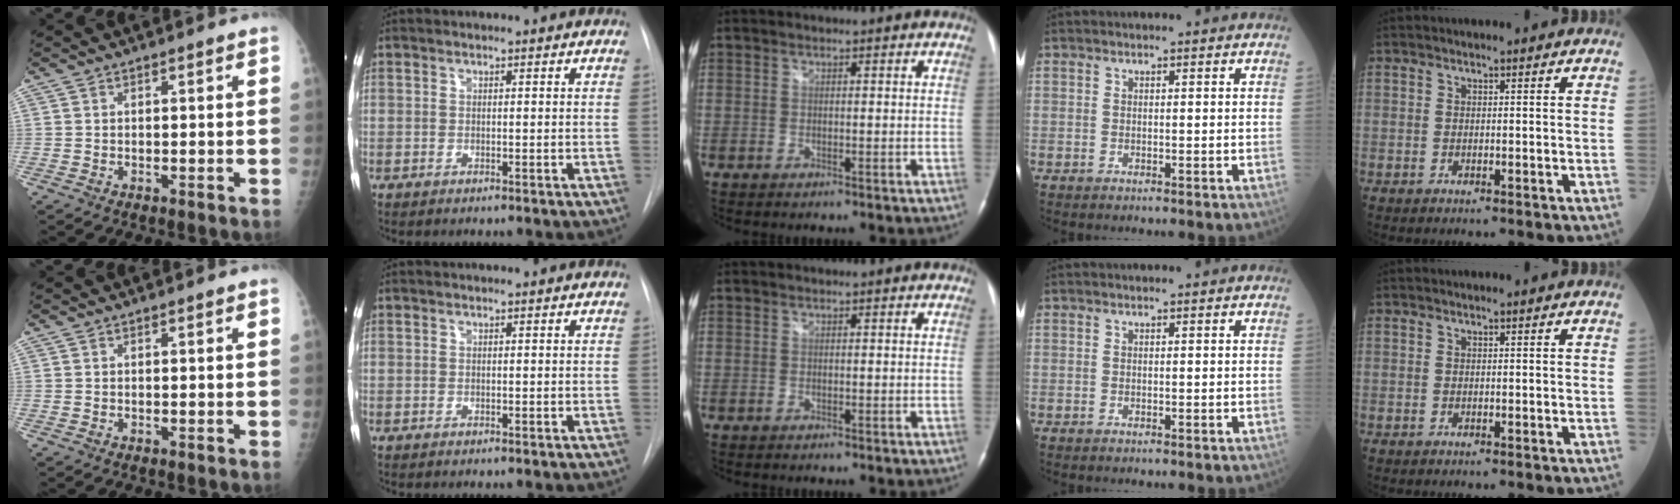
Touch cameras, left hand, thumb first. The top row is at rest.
{}